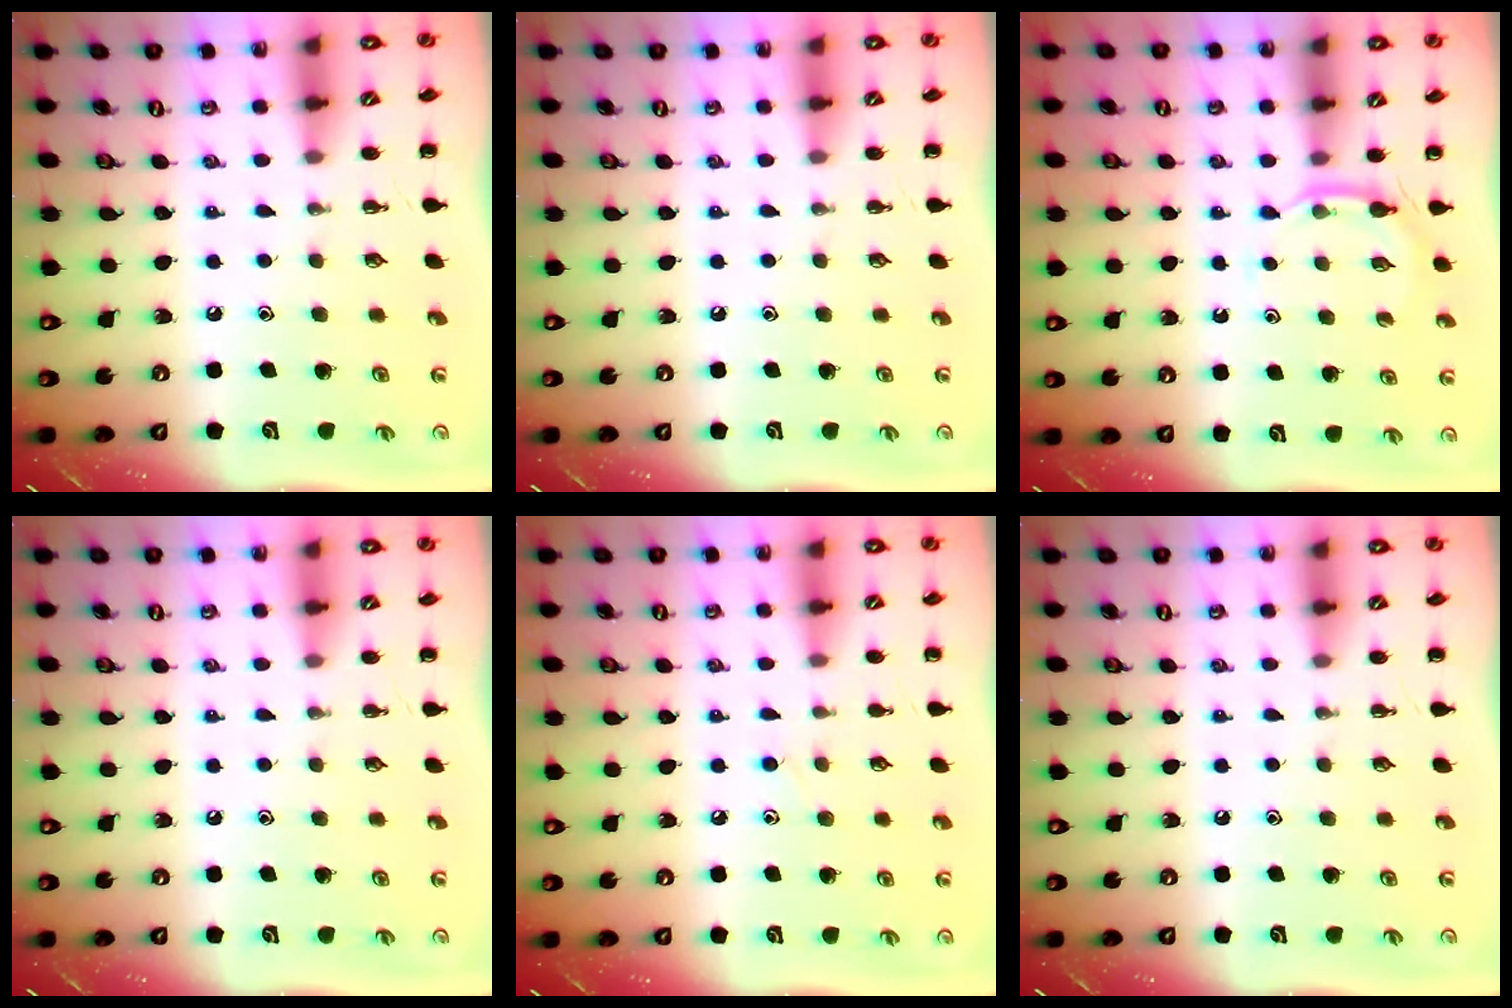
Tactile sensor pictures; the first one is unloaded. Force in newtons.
{"total": 0.0}
{"total": 5.4, "press": 5.4, "slide": 1.0}
{"total": 0.0}
{"total": 6.4, "press": 6.0, "slide": 2.3}
{"total": 0.0}